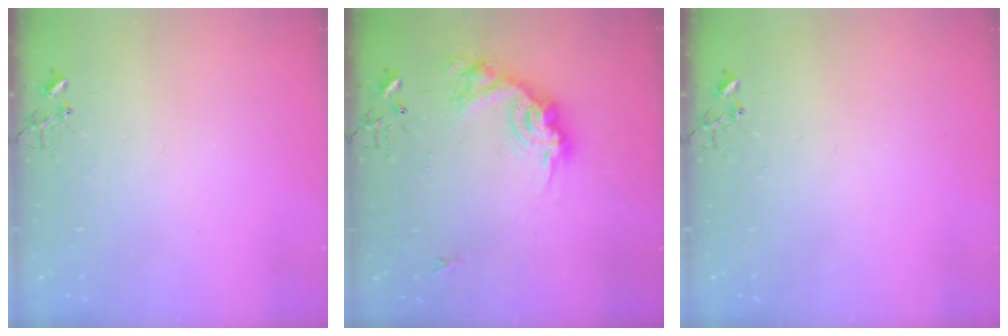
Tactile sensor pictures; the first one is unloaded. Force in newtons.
{"total": 17.6, "press": 17.6, "slide": 1.0}
{"total": 0.0}